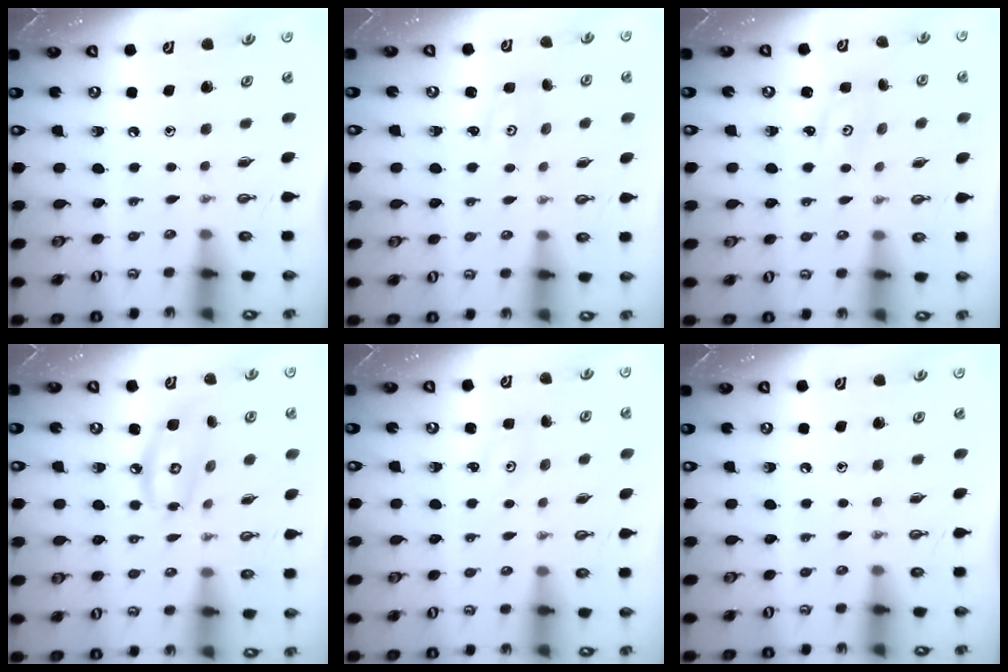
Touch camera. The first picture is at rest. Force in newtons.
{"total": 1.7, "press": 1.6, "slide": 0.3}
{"total": 1.8, "press": 1.8, "slide": 0.3}
{"total": 9.2, "press": 9.1, "slide": 0.8}
{"total": 2.0, "press": 2.0, "slide": 0.3}
{"total": 0.0}